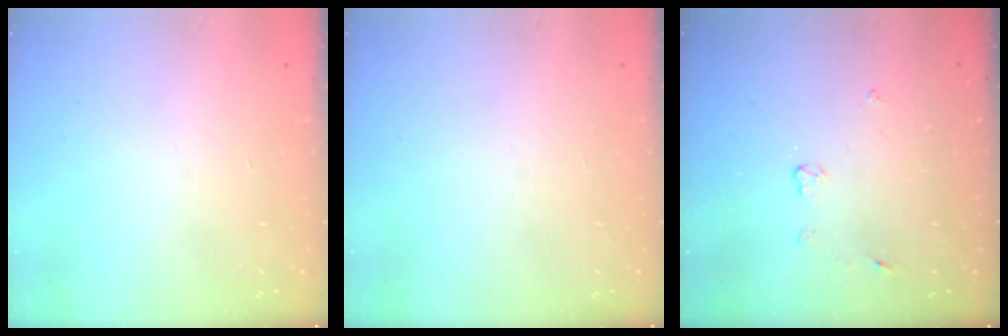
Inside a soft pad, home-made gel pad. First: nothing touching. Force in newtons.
{"total": 0.0}
{"total": 4.3, "press": 4.3, "slide": 0.5}